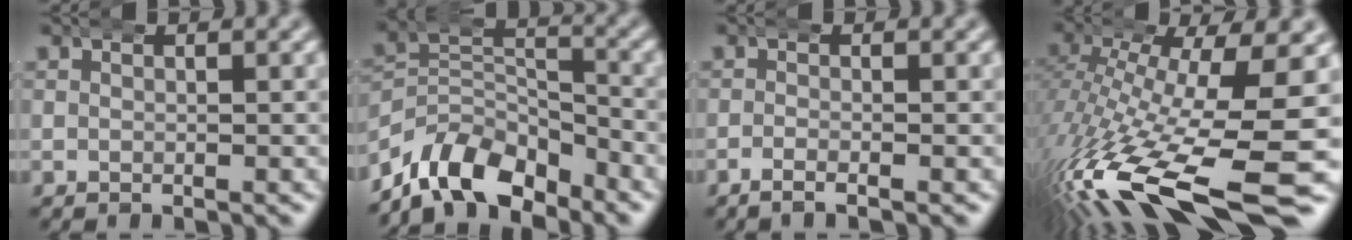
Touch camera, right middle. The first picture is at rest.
{"total": 8.6, "force": [-5.6, 5.3, 3.9], "torque": [-0.060, -0.018, -0.094]}
{"total": 1.3, "force": [-1.0, 0.0, 0.8], "torque": [-0.021, -0.001, -0.021]}
{"total": 13.5, "force": [-5.7, 5.1, 11.2], "torque": [-0.210, -0.050, -0.061]}